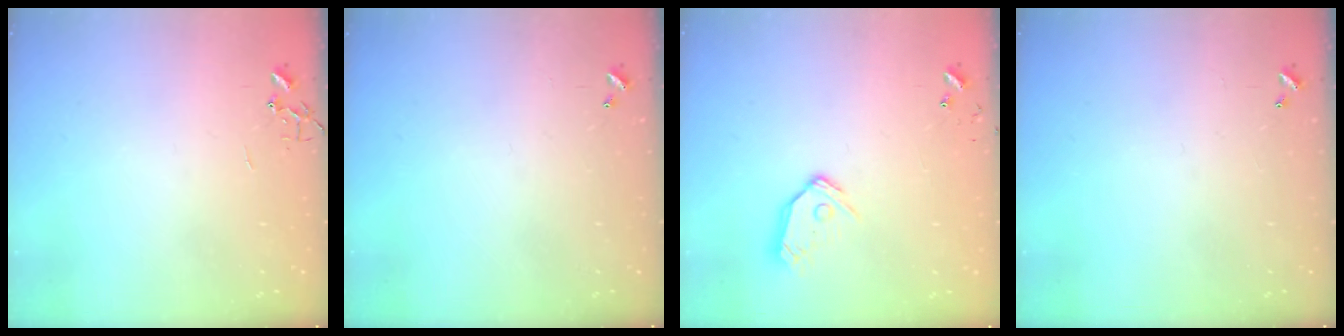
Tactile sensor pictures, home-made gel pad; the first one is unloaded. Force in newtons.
{"total": 0.0}
{"total": 10.1, "press": 10.1, "slide": 1.2}
{"total": 0.0}